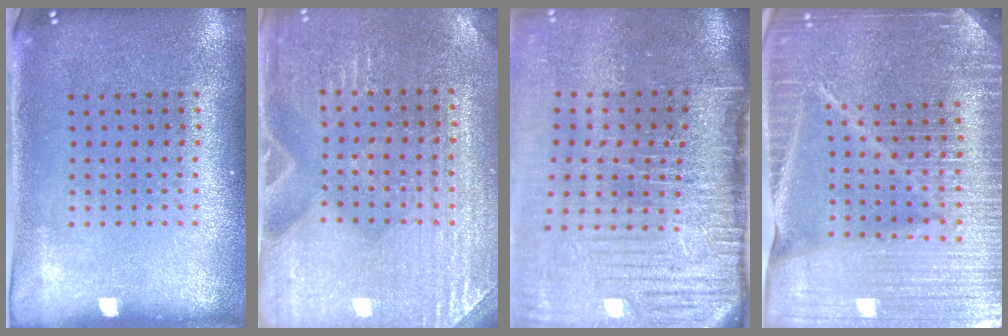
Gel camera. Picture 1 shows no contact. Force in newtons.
{"total": 3.2, "press": 3.1, "slide": 0.4}
{"total": 4.9, "press": 4.0, "slide": 2.8}
{"total": 5.4, "press": 4.8, "slide": 2.5}